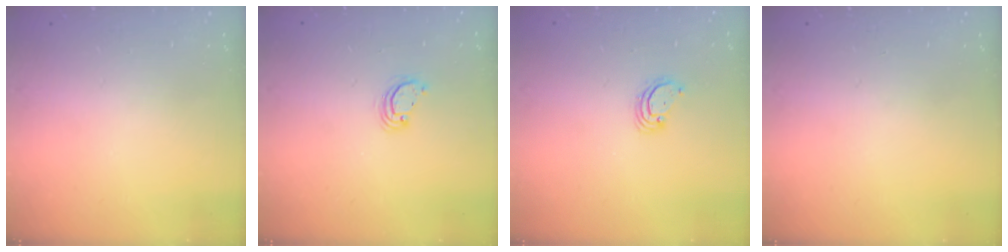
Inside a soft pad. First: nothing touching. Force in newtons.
{"total": 3.2, "press": 3.2, "slide": 0.2}
{"total": 2.9, "press": 2.9, "slide": 0.3}
{"total": 0.0}